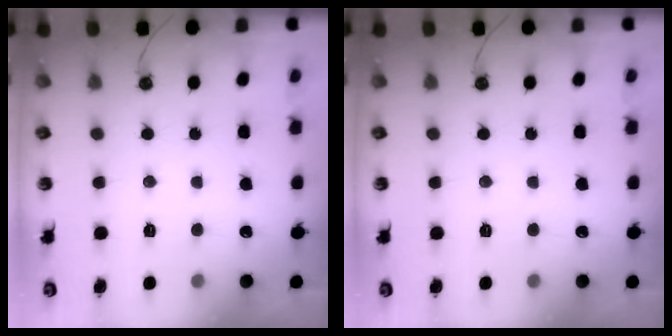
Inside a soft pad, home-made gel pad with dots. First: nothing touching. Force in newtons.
{"total": 0.0}